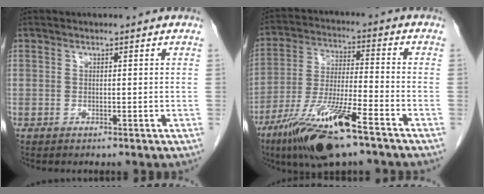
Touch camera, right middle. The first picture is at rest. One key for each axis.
{"total": 15.4, "fx": -9.7, "fy": 1.8, "fz": 11.8, "tx": -0.241, "ty": -0.033, "tz": -0.176}